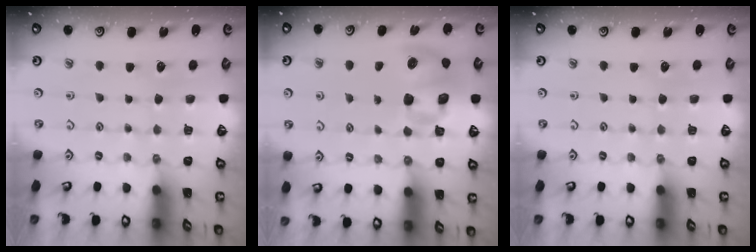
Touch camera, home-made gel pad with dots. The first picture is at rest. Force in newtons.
{"total": 10.4, "press": 10.3, "slide": 1.5}
{"total": 0.0}